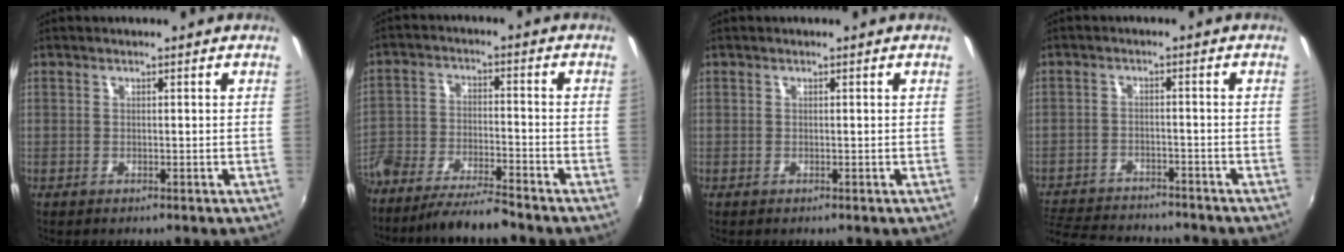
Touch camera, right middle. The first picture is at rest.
{"total": 10.6, "force": [-9.0, 1.9, 5.4], "torque": [-0.124, -0.012, -0.164]}
{"total": 0.0}
{"total": 14.9, "force": [-13.2, 4.4, 5.5], "torque": [-0.134, -0.011, -0.202]}